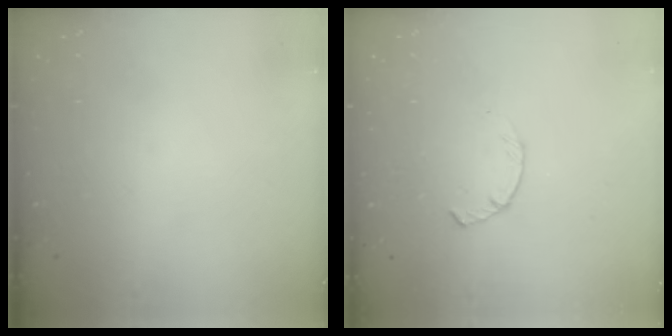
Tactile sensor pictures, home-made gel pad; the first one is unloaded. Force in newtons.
{"total": 2.3, "press": 2.2, "slide": 0.4}